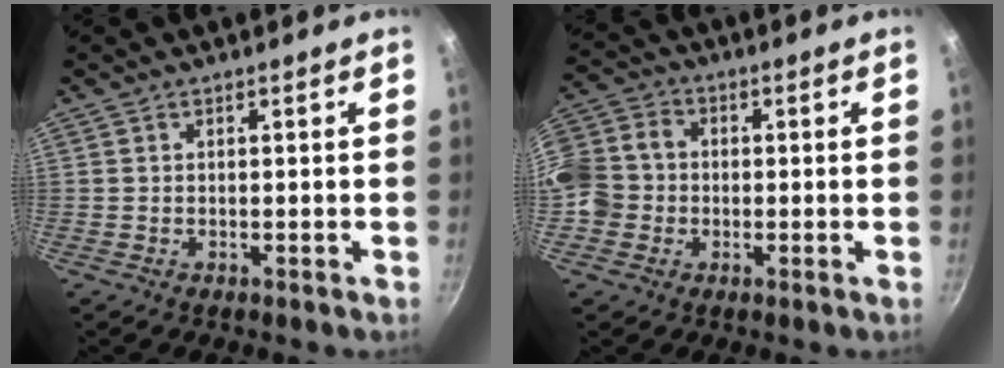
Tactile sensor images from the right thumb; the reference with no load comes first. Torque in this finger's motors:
{"motor_torque": [2.44, 2.57, 0.90, -0.72, 0.29]}